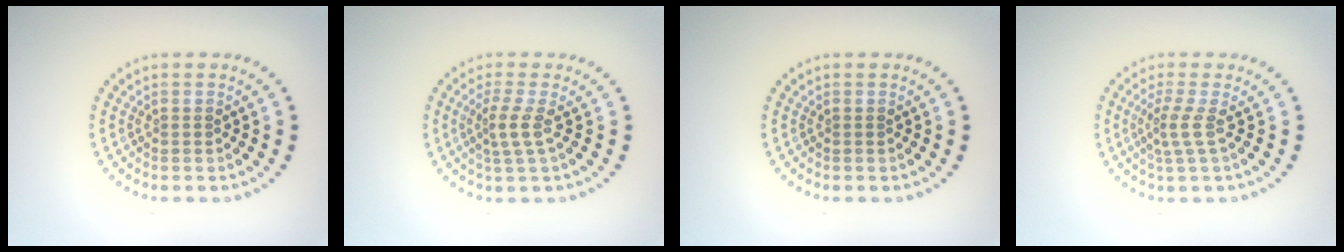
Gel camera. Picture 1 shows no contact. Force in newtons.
{"total": 2.2, "press": 1.6, "slide": 1.5}
{"total": 0.0}
{"total": 2.0, "press": 1.4, "slide": 1.5}